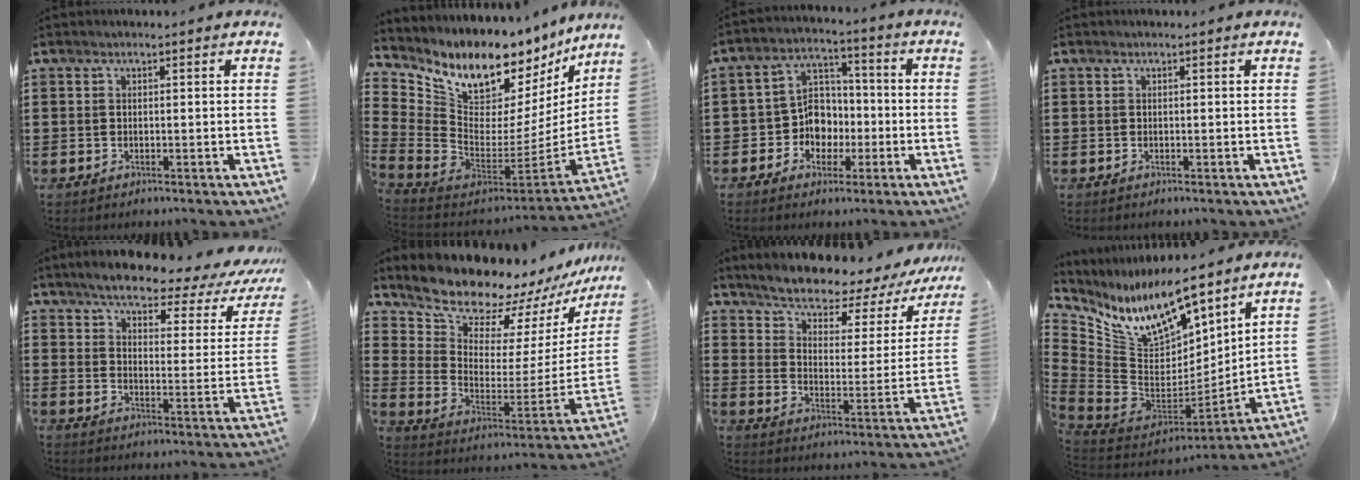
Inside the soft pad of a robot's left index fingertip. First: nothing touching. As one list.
[{"total": 9.6, "force": [8.3, 3.5, 3.3], "torque": [-0.091, -0.094, 0.140]}, {"total": 6.6, "force": [-1.6, 6.2, 1.8], "torque": [-0.061, 0.007, -0.031]}, {"total": 0.0}, {"total": 5.4, "force": [4.5, 1.0, 2.8], "torque": [-0.070, -0.027, 0.069]}, {"total": 10.9, "force": [10.5, 2.4, 1.7], "torque": [-0.070, -0.091, 0.187]}, {"total": 5.9, "force": [5.3, 1.3, 2.2], "torque": [-0.063, -0.043, 0.083]}, {"total": 12.8, "force": [9.5, 5.4, 6.7], "torque": [-0.161, -0.076, 0.172]}]